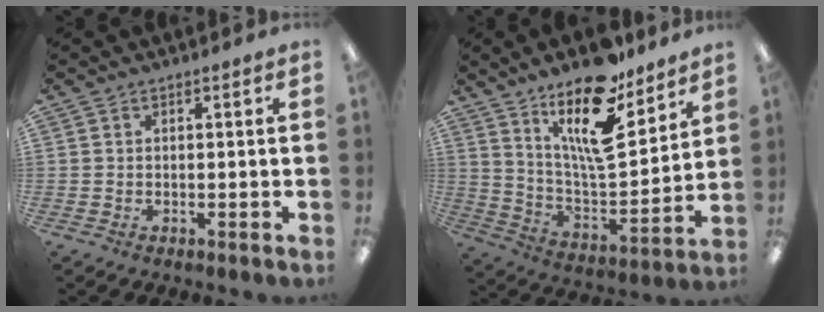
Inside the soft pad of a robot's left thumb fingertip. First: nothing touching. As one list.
[{"total": 18.9, "force": [13.1, 6.2, 12.2], "torque": [-0.209, -0.086, 0.222]}]